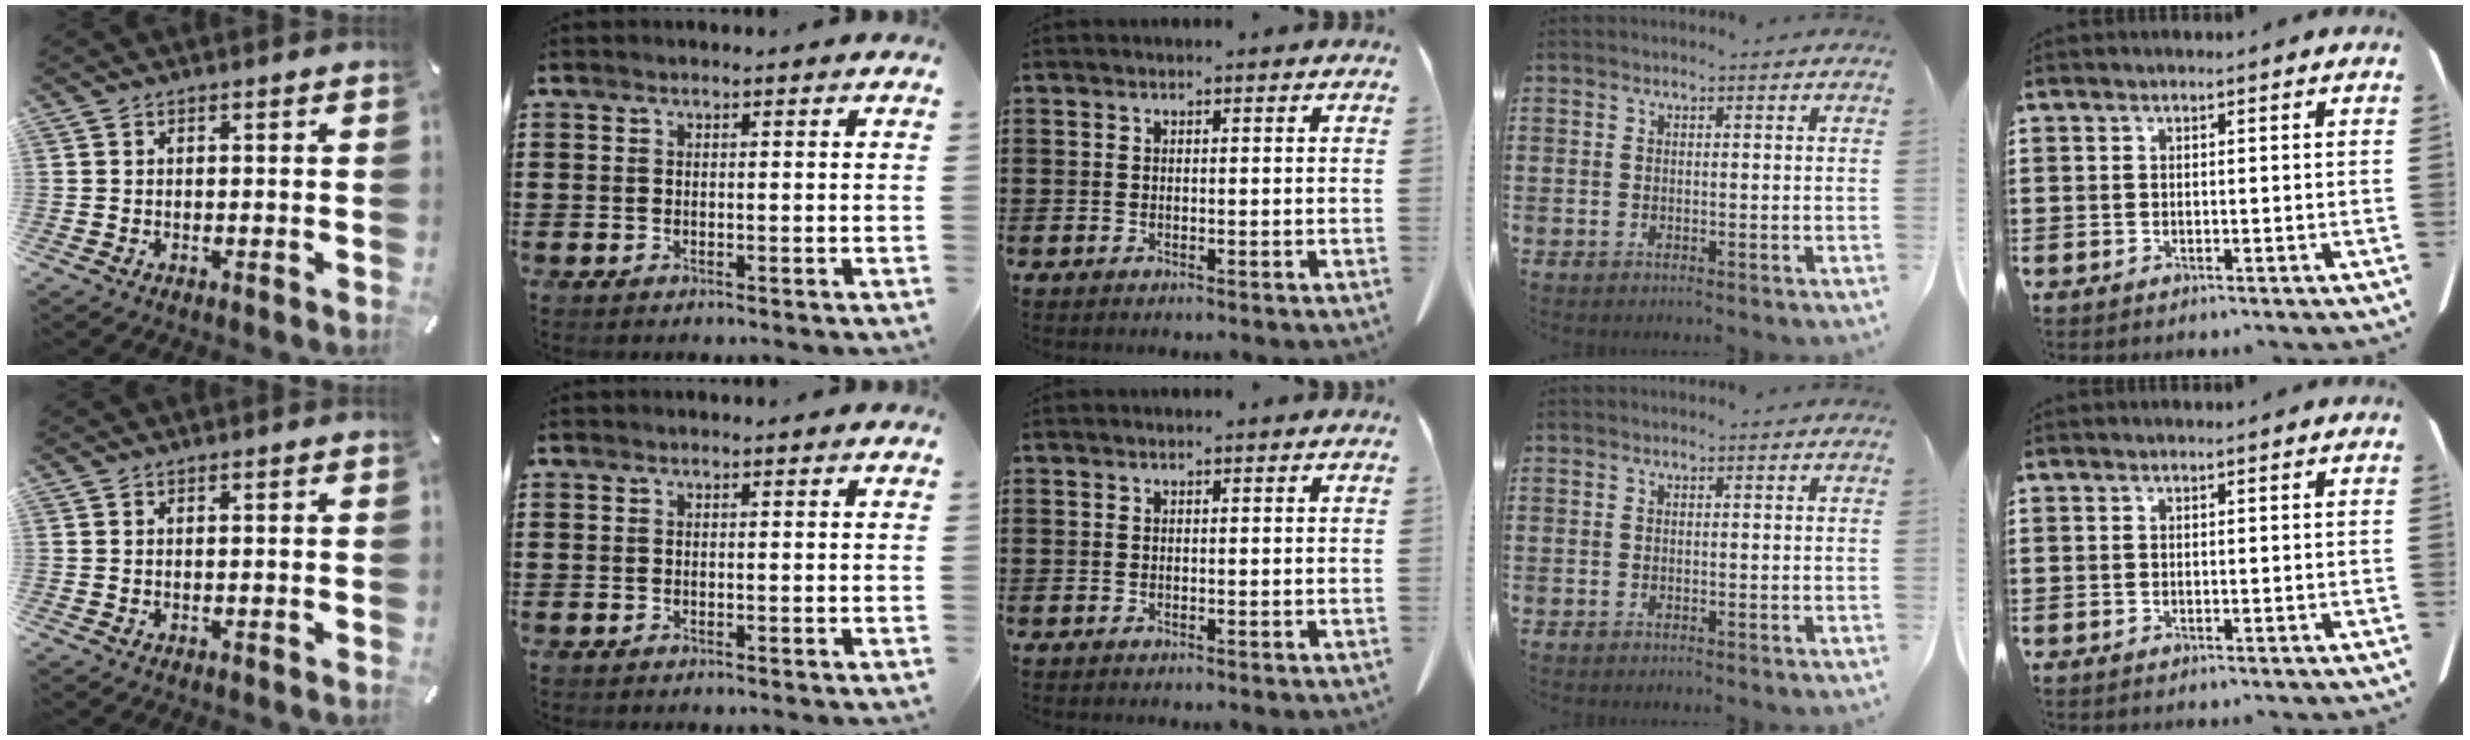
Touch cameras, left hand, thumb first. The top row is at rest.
{}